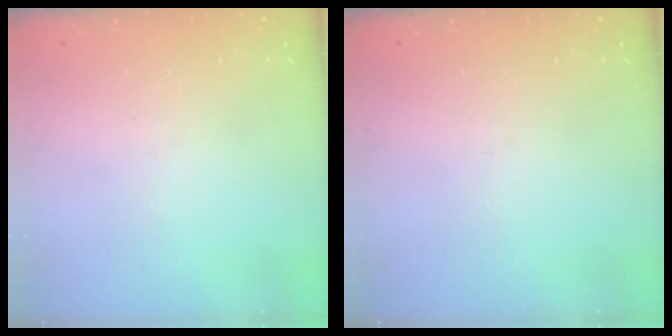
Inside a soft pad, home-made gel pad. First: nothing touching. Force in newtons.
{"total": 0.0}